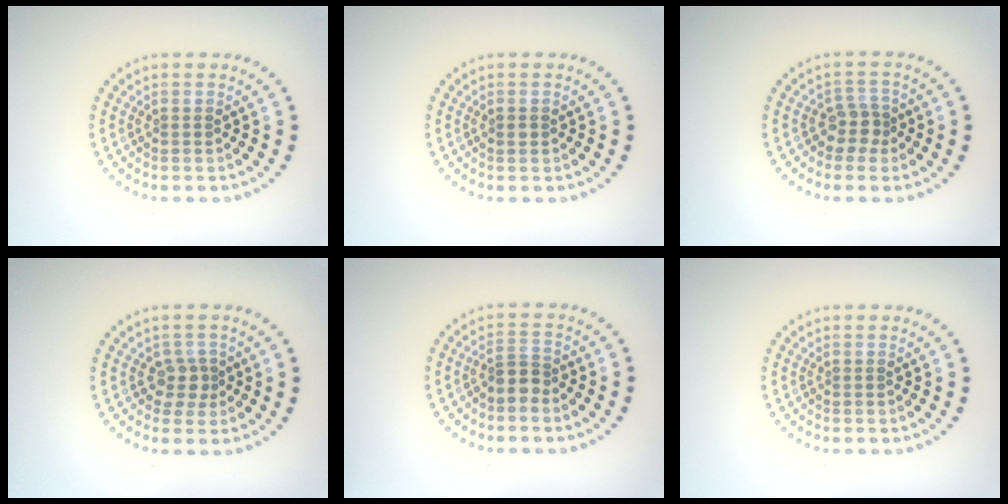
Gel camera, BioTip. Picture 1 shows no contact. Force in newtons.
{"total": 0.7, "press": 0.7, "slide": 0.0}
{"total": 2.2, "press": 1.7, "slide": 1.4}
{"total": 1.9, "press": 1.6, "slide": 1.1}
{"total": 2.1, "press": 1.7, "slide": 1.3}
{"total": 0.0}